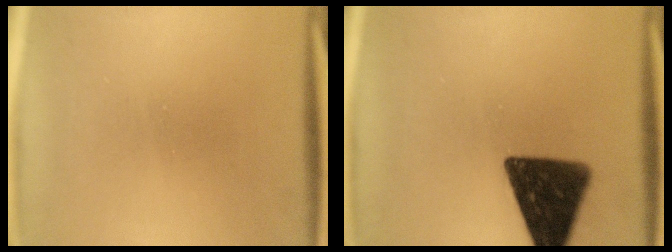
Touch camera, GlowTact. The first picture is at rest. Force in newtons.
{"total": 14.2}